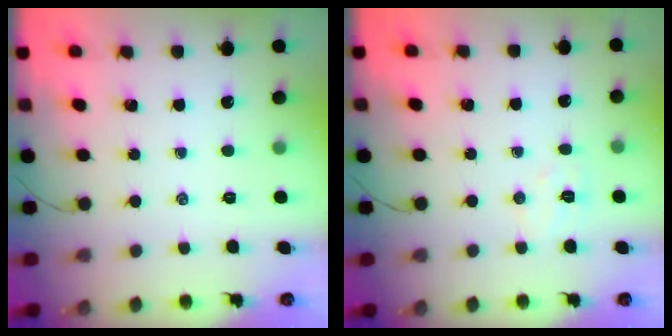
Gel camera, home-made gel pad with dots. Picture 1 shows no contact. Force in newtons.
{"total": 5.6, "press": 5.5, "slide": 1.1}